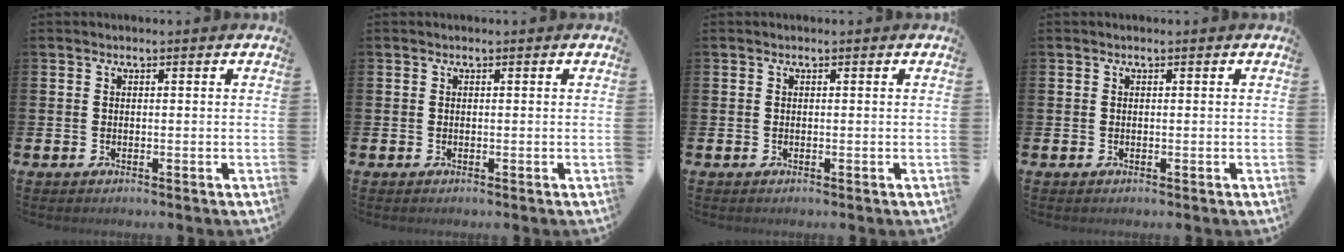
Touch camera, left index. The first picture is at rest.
{"total": 0.0}
{"total": 0.0}
{"total": 0.0}